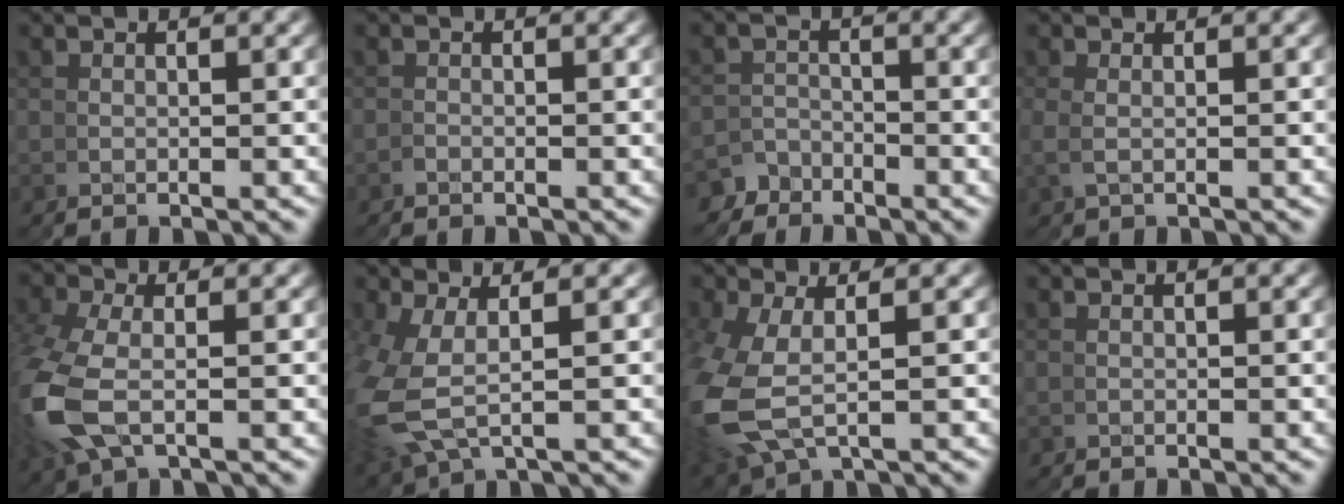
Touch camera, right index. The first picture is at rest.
{"total": 1.9, "force": [-1.0, -0.4, -1.5], "torque": [0.022, 0.002, -0.020]}
{"total": 4.4, "force": [-3.1, -0.1, -3.1], "torque": [0.068, 0.009, -0.067]}
{"total": 0.8, "force": [0.3, -0.7, -0.1], "torque": [-0.007, 0.004, 0.005]}
{"total": 3.6, "force": [-0.7, 3.4, 1.1], "torque": [-0.091, -0.025, 0.003]}
{"total": 5.0, "force": [-0.9, 4.2, 2.4], "torque": [-0.097, -0.026, 0.006]}
{"total": 5.9, "force": [-1.5, 5.1, 2.8], "torque": [-0.106, -0.033, -0.002]}
{"total": 0.5, "force": [-0.3, 0.1, -0.4], "torque": [0.005, -0.003, -0.003]}